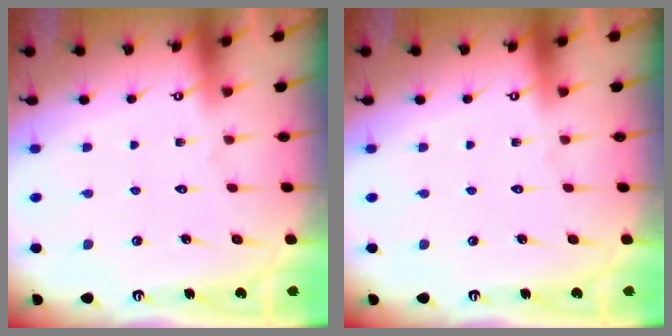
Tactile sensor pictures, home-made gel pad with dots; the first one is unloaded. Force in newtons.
{"total": 0.0}